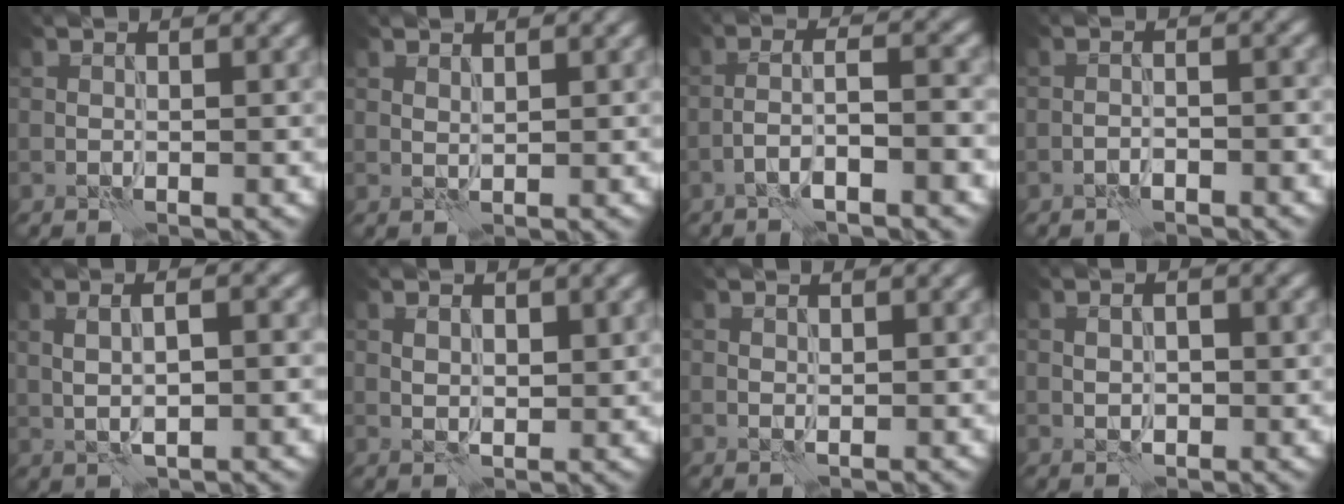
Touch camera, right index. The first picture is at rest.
{"total": 0.7, "force": [0.6, 0.0, 0.3], "torque": [-0.010, 0.001, 0.012]}
{"total": 5.0, "force": [-2.4, 0.8, 4.3], "torque": [-0.069, 0.017, -0.049]}
{"total": 1.8, "force": [-1.4, 0.3, 1.0], "torque": [-0.017, 0.010, -0.028]}
{"total": 4.7, "force": [0.7, 1.5, 4.4], "torque": [-0.068, 0.007, 0.008]}
{"total": 2.5, "force": [0.9, 1.2, 1.9], "torque": [-0.033, -0.002, 0.019]}
{"total": 0.6, "force": [0.4, 0.3, 0.3], "torque": [-0.005, 0.000, 0.008]}
{"total": 2.5, "force": [0.2, 1.4, 2.1], "torque": [-0.034, -0.002, 0.006]}